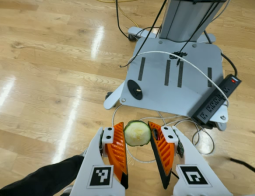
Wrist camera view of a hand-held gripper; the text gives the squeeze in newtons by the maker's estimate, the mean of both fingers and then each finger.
{"total": 7.4, "left": 7.2, "right": 7.6}